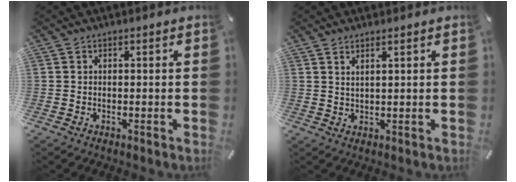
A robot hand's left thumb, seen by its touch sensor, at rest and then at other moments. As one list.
[{"total": 1.7, "force": [1.3, -0.2, 1.0], "torque": [-0.022, -0.003, 0.025]}]